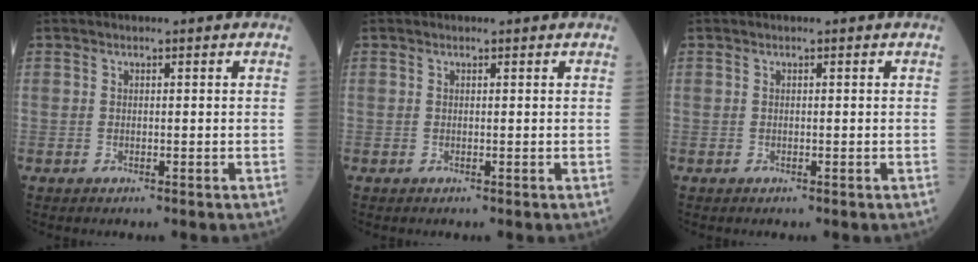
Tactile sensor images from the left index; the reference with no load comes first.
{"total": 0.0}
{"total": 0.0}